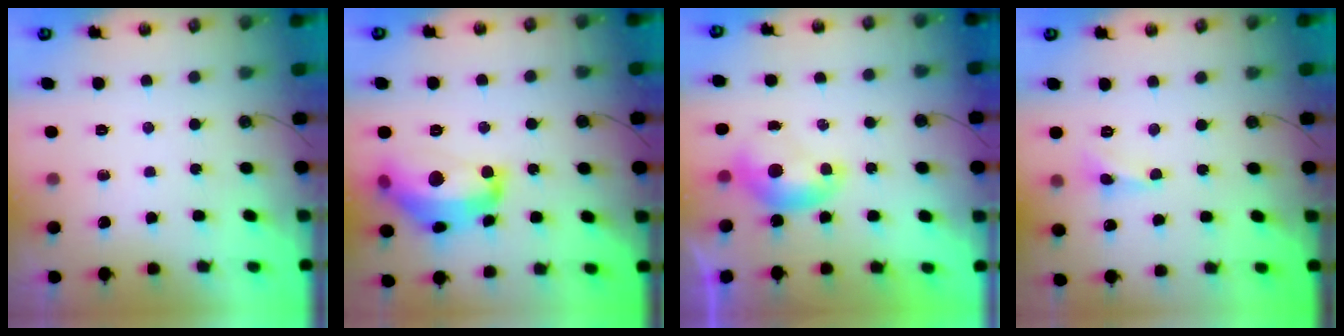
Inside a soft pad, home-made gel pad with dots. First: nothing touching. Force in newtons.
{"total": 13.9, "press": 13.9, "slide": 0.8}
{"total": 0.0}
{"total": 1.7, "press": 1.6, "slide": 0.5}